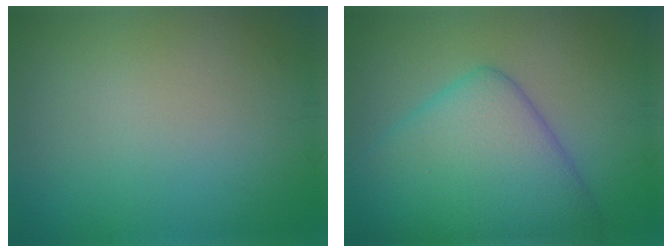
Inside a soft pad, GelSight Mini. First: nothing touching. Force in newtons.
{"total": 9.3, "press": 9.3, "slide": 0.1}